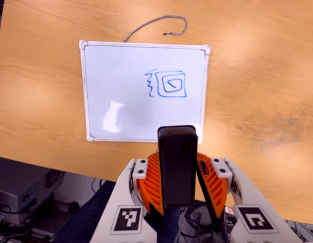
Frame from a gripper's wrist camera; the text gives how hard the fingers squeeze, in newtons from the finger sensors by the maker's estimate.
{"total": 4.5, "left": 4.6, "right": 4.4}